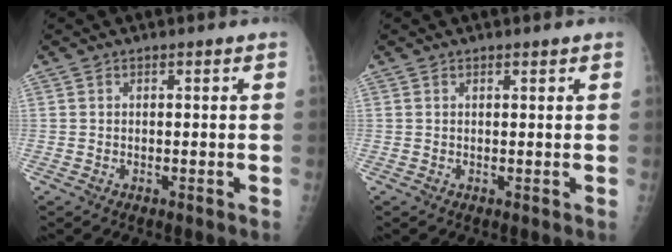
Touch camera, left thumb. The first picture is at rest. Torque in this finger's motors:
{"motor_torque": [-0.16, 0.04, -0.29, 0.15, 0.01]}